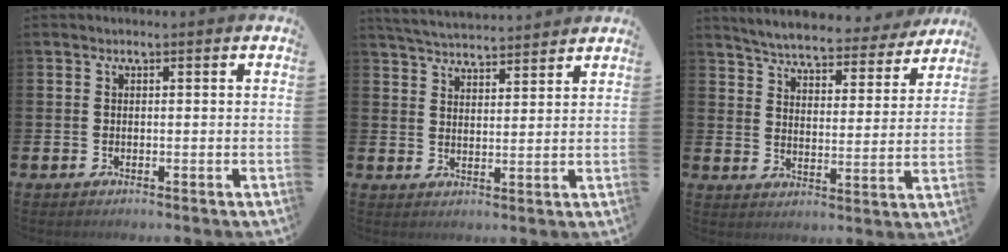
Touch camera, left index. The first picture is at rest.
{"total": 4.6, "force": [4.6, 0.3, 0.3], "torque": [-0.018, -0.032, 0.083]}
{"total": 5.5, "force": [5.3, 0.7, 1.3], "torque": [-0.047, -0.040, 0.088]}